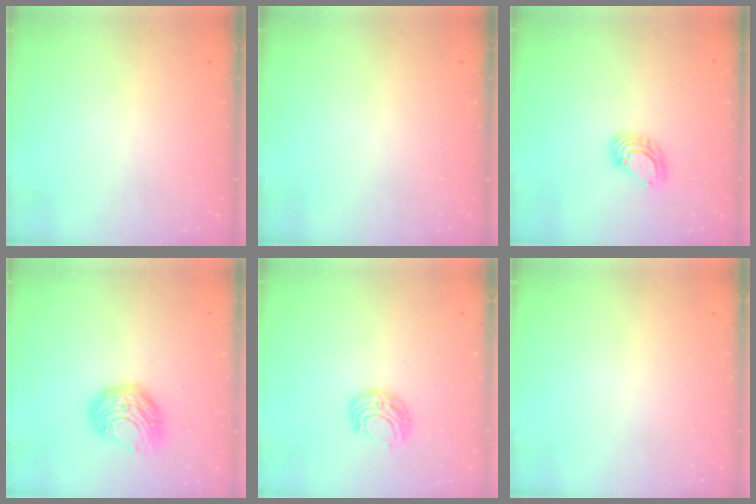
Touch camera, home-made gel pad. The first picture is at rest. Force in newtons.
{"total": 0.0}
{"total": 5.8, "press": 5.7, "slide": 0.8}
{"total": 9.5, "press": 9.5, "slide": 0.1}
{"total": 7.6, "press": 7.5, "slide": 0.6}
{"total": 0.0}